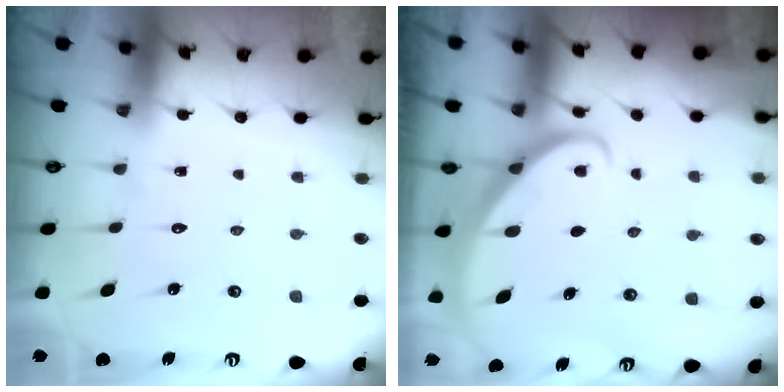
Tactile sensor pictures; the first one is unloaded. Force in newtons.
{"total": 2.7, "press": 2.7, "slide": 0.2}